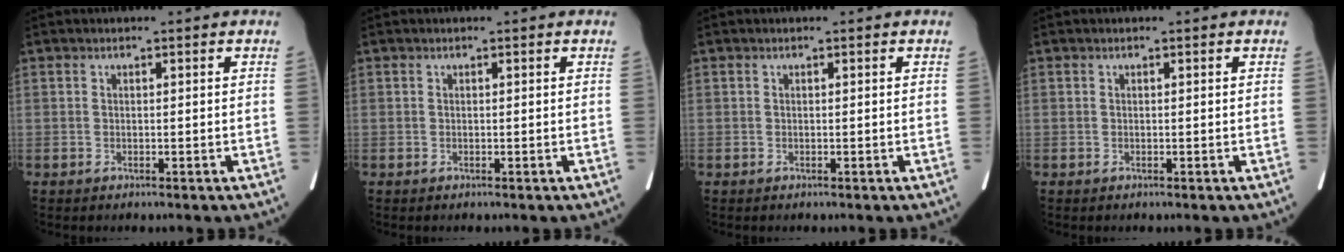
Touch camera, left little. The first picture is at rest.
{"total": 0.0}
{"total": 0.0}
{"total": 0.0}